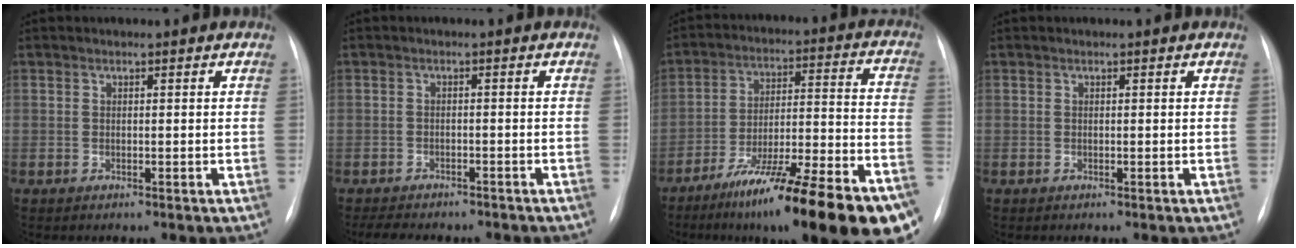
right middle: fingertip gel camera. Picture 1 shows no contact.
{"total": 8.1, "force": [-6.9, 2.9, 3.1], "torque": [-0.051, 0.001, -0.089]}
{"total": 25.6, "force": [-17.3, 2.7, 18.6], "torque": [-0.202, -0.002, -0.275]}
{"total": 0.0}